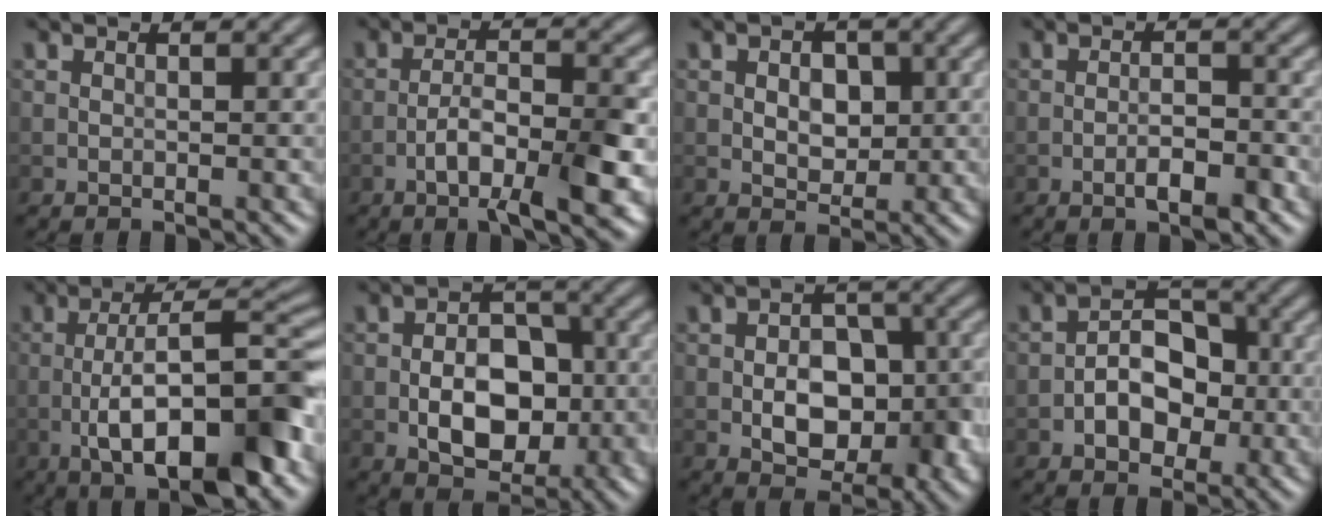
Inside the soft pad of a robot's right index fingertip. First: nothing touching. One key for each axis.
{"total": 7.5, "fx": -3.3, "fy": 2.1, "fz": 6.3, "tx": -0.106, "ty": 0.007, "tz": -0.053}
{"total": 2.8, "fx": 0.4, "fy": 2.0, "fz": 2.0, "tx": -0.033, "ty": -0.001, "tz": 0.005}
{"total": 2.6, "fx": -1.3, "fy": 0.8, "fz": 2.2, "tx": -0.039, "ty": 0.005, "tz": -0.024}
{"total": 11.6, "fx": -4.3, "fy": 3.4, "fz": 10.2, "tx": -0.159, "ty": 0.016, "tz": -0.065}
{"total": 6.5, "fx": -1.4, "fy": 4.0, "fz": 4.9, "tx": -0.075, "ty": 0.001, "tz": -0.026}
{"total": 6.6, "fx": -1.2, "fy": 4.1, "fz": 4.9, "tx": -0.068, "ty": -0.001, "tz": -0.020}
{"total": 4.6, "fx": -1.3, "fy": 3.0, "fz": 3.2, "tx": -0.046, "ty": 0.008, "tz": -0.024}